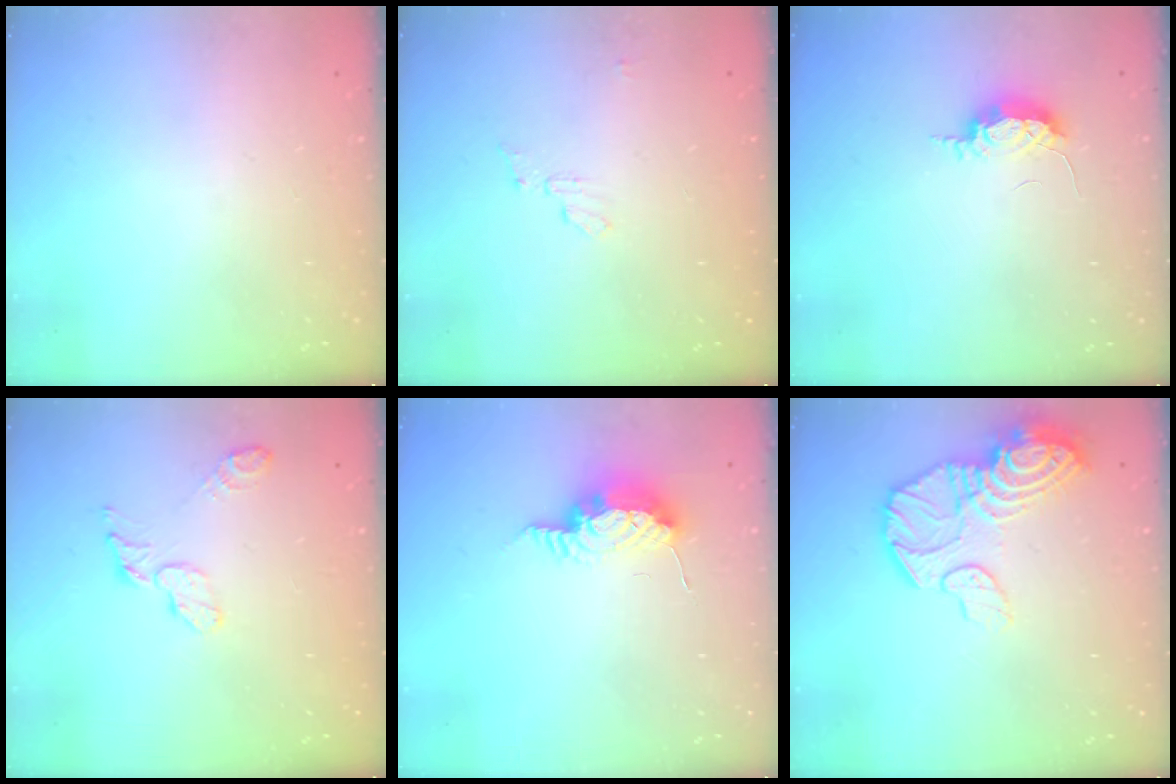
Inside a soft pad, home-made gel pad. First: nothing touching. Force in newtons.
{"total": 4.4, "press": 4.4, "slide": 0.4}
{"total": 5.9, "press": 5.5, "slide": 2.2}
{"total": 6.0, "press": 6.0, "slide": 0.3}
{"total": 15.2, "press": 10.7, "slide": 10.7}
{"total": 16.0, "press": 16.0, "slide": 1.3}